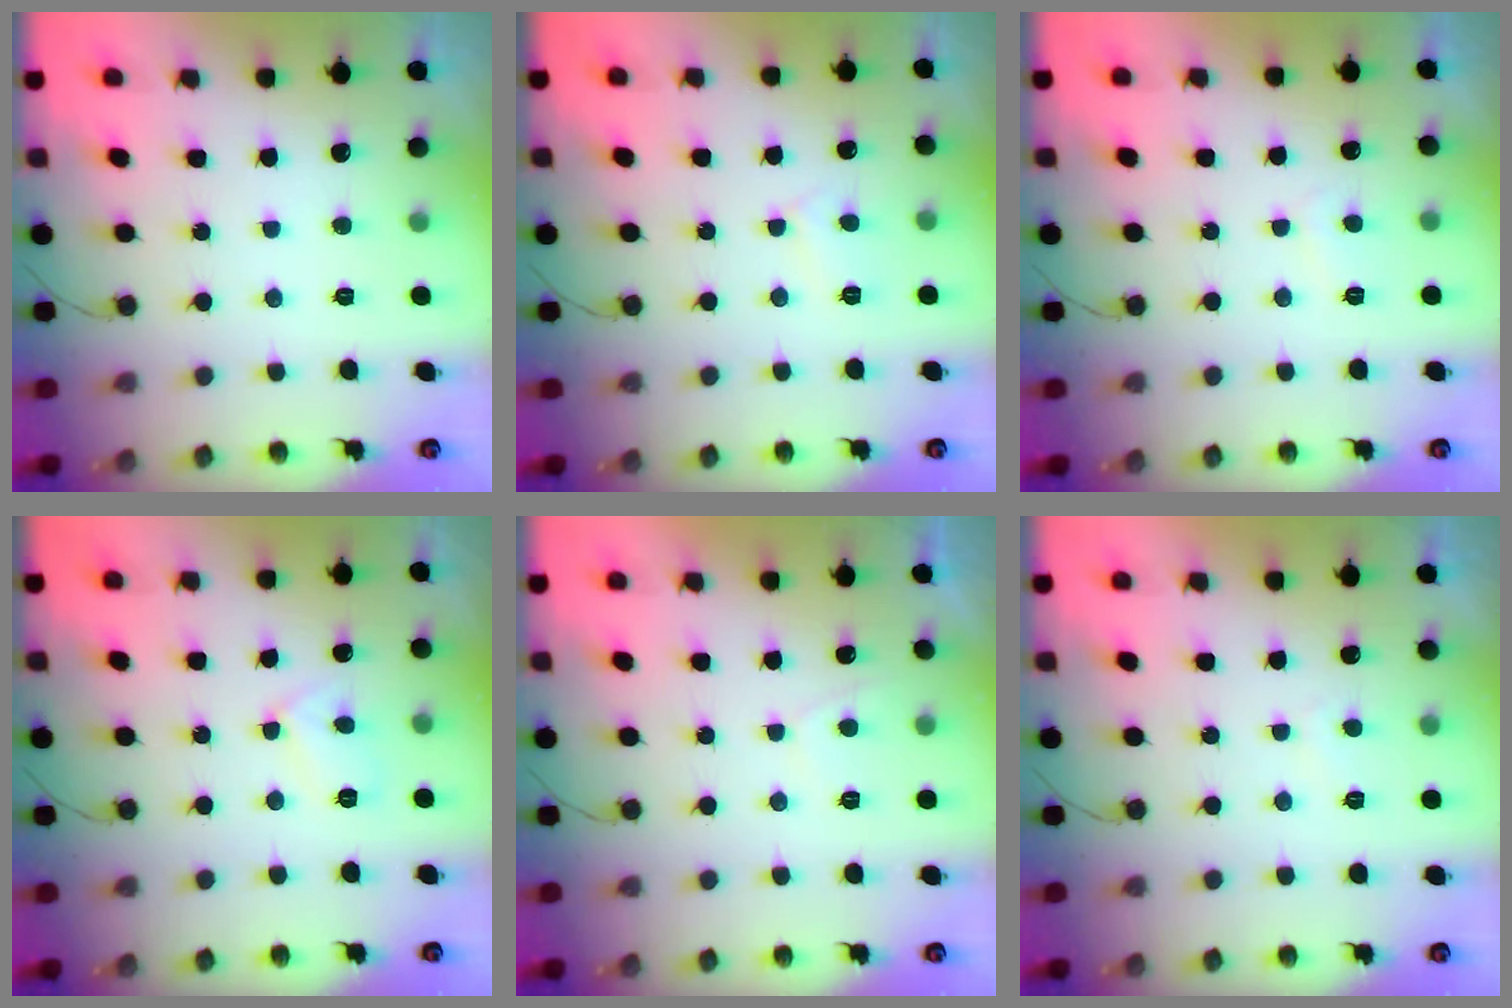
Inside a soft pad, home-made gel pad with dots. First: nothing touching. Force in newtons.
{"total": 3.7, "press": 3.7, "slide": 0.4}
{"total": 1.1, "press": 1.0, "slide": 0.4}
{"total": 4.8, "press": 4.8, "slide": 0.3}
{"total": 1.0, "press": 0.8, "slide": 0.6}
{"total": 1.7, "press": 1.6, "slide": 0.5}